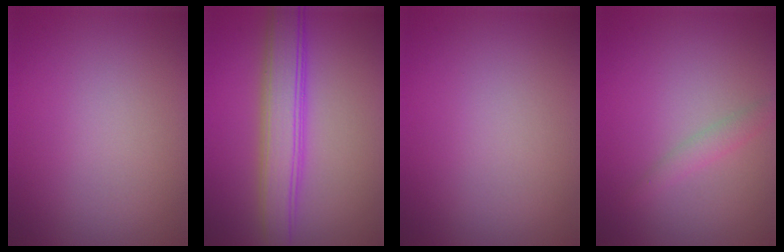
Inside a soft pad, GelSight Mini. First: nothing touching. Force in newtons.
{"total": 5.3, "press": 5.2, "slide": 0.2}
{"total": 0.0}
{"total": 1.4, "press": 1.4, "slide": 0.0}